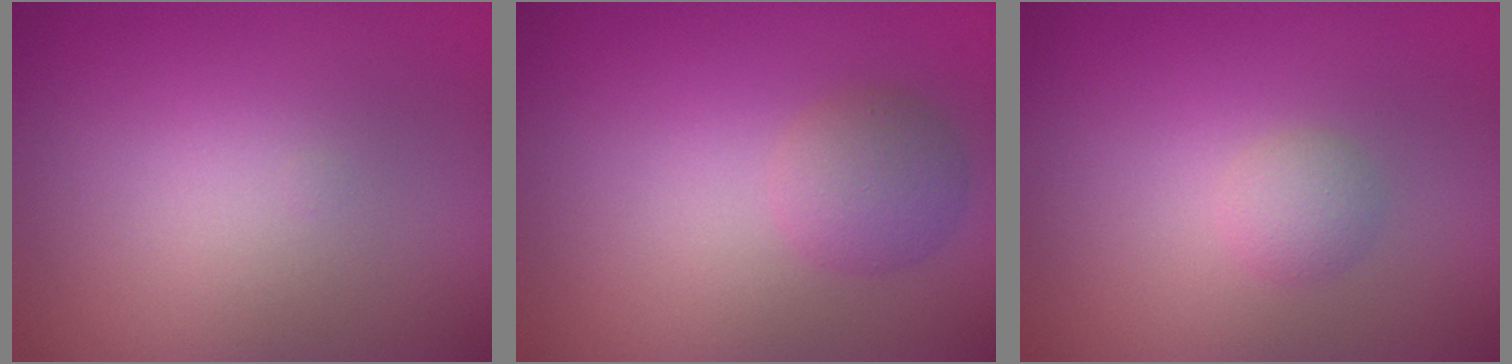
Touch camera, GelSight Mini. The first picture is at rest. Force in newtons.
{"total": 2.4, "press": 2.4, "slide": 0.2}
{"total": 1.3, "press": 1.3, "slide": 0.1}